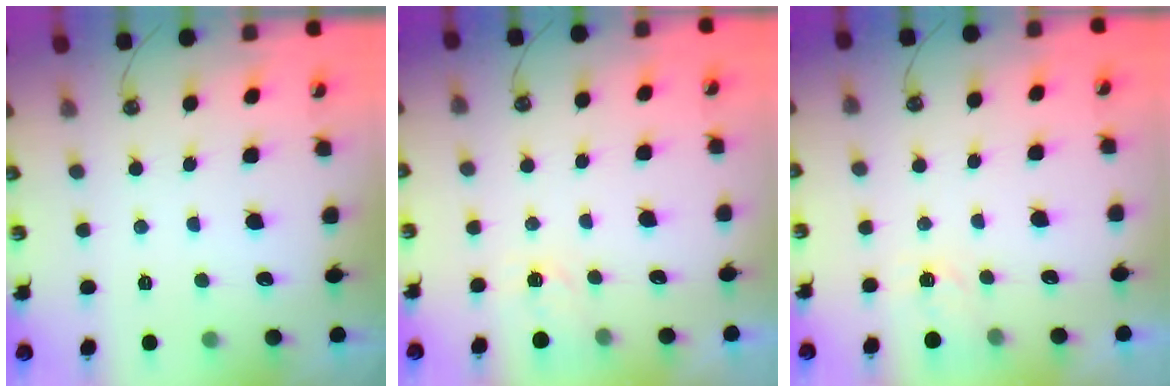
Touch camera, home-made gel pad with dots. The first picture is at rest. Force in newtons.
{"total": 2.9, "press": 2.9, "slide": 0.5}
{"total": 2.9, "press": 2.9, "slide": 0.5}